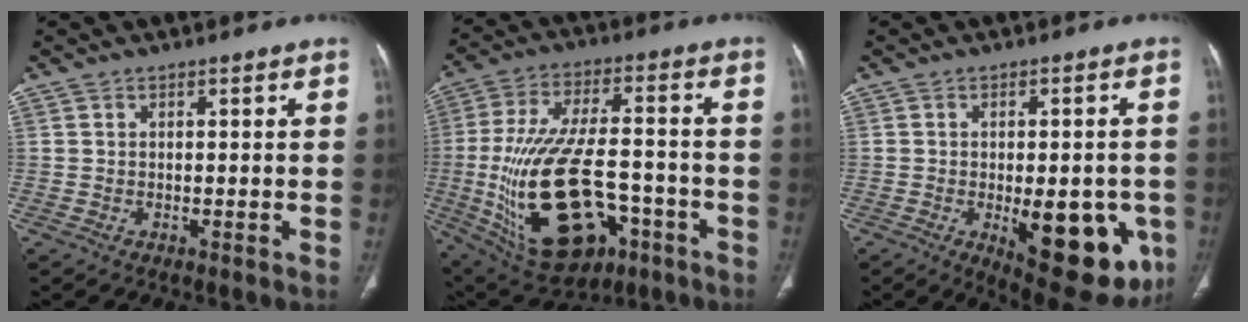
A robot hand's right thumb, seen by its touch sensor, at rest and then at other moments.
{"total": 26.4, "force": [-7.4, 13.8, 21.2], "torque": [-0.427, 0.013, -0.100]}
{"total": 18.1, "force": [-5.2, 8.0, 15.4], "torque": [-0.146, -0.004, -0.045]}